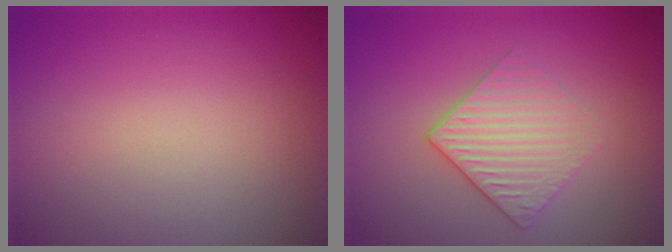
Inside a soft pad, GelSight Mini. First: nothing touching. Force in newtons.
{"total": 3.1, "press": 2.8, "slide": 1.4}